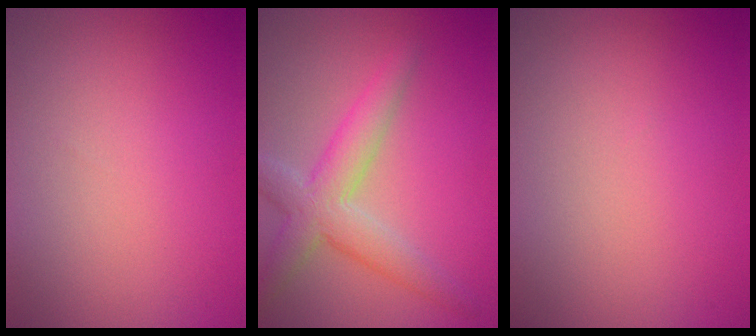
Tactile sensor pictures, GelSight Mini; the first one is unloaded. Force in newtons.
{"total": 4.8, "press": 4.8, "slide": 0.2}
{"total": 0.0}